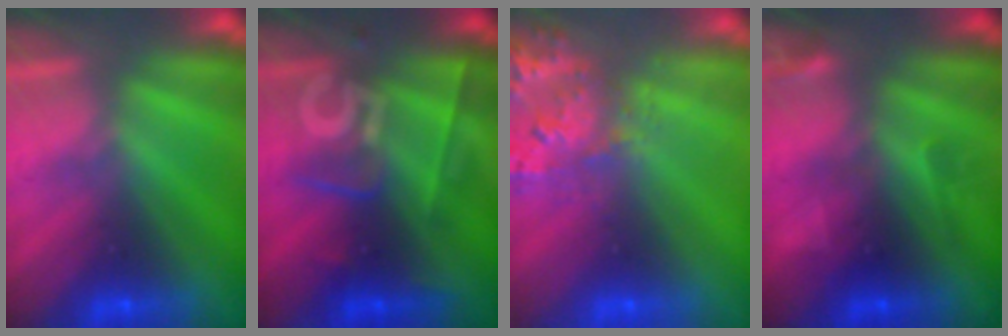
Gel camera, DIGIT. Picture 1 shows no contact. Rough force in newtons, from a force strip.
{"total": 2.5}
{"total": 2.8}
{"total": 2.4}